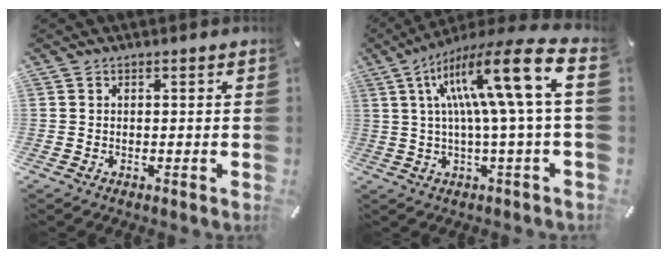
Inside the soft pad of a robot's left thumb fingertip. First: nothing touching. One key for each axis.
{"total": 19.8, "fx": 5.1, "fy": 2.5, "fz": 19.0, "tx": -0.328, "ty": -0.022, "tz": 0.064}